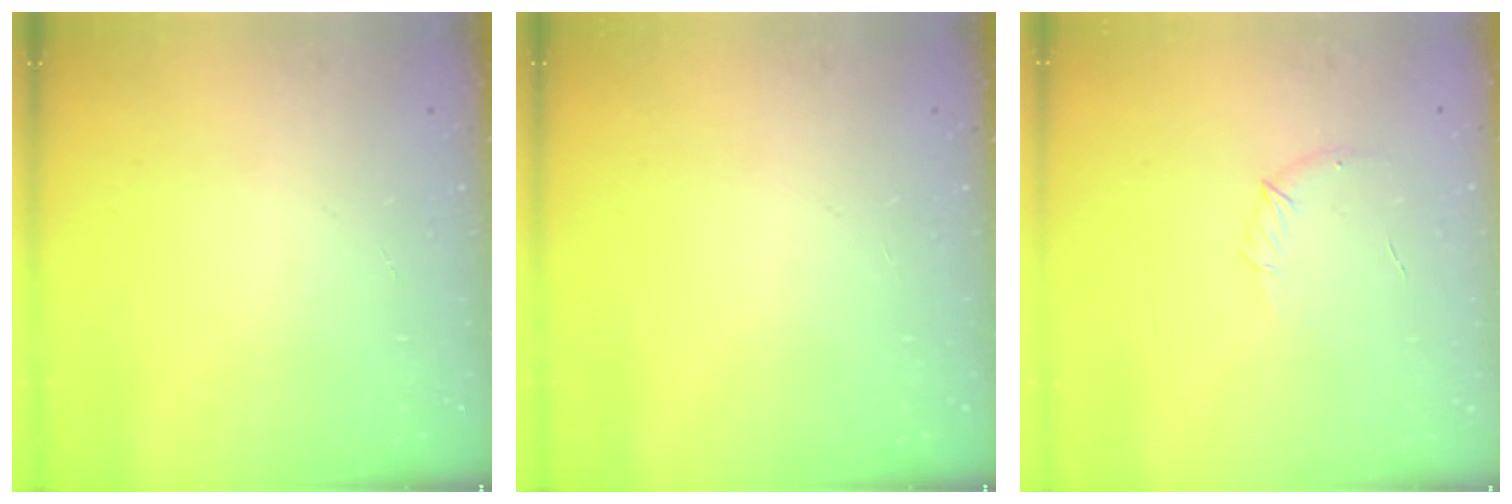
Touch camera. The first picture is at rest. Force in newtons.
{"total": 0.0}
{"total": 7.4, "press": 7.2, "slide": 1.7}